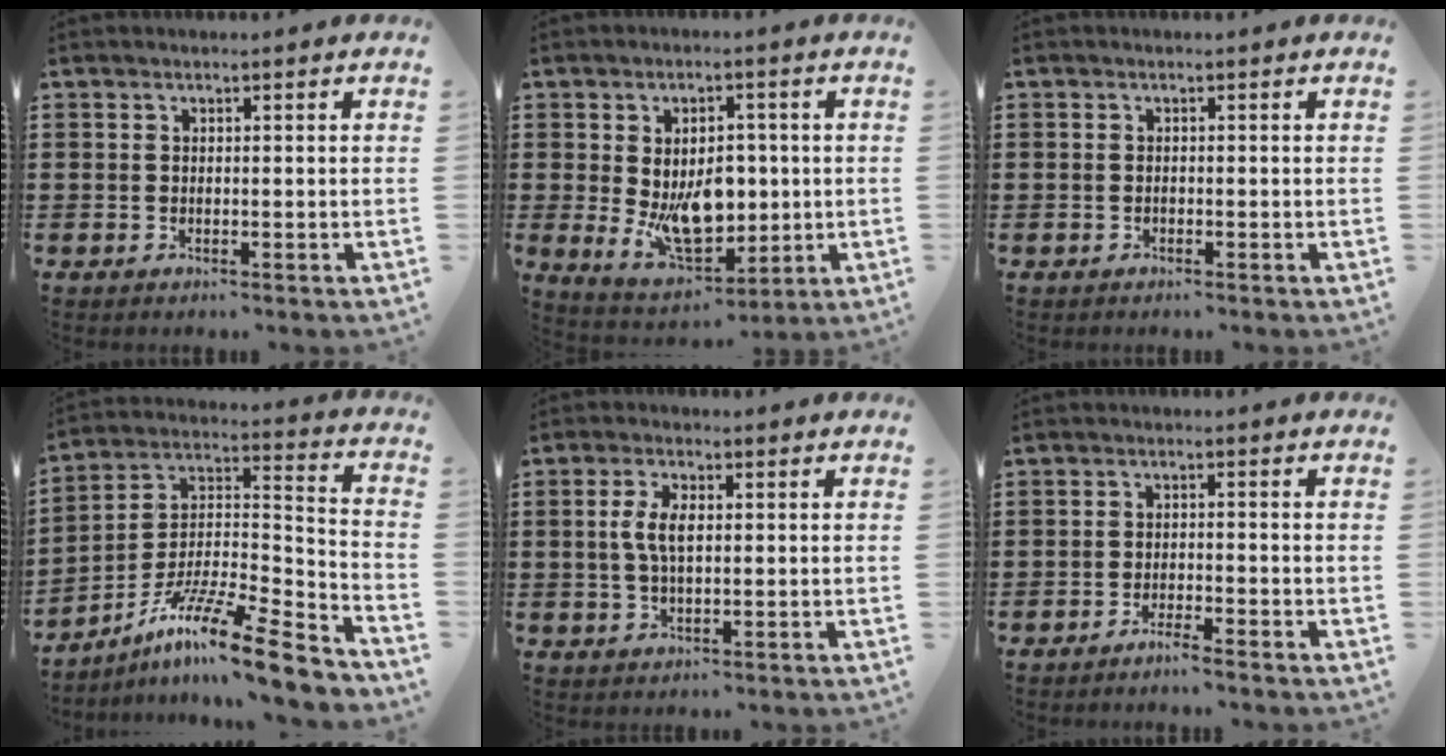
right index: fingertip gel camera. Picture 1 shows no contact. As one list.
[{"total": 10.0, "force": [-0.5, 6.3, 7.8], "torque": [-0.132, -0.003, -0.008]}, {"total": 0.6, "force": [-0.2, 0.5, 0.1], "torque": [-0.003, 0.005, -0.006]}, {"total": 13.4, "force": [-10.2, 1.5, 8.6], "torque": [-0.146, 0.016, -0.191]}, {"total": 4.8, "force": [0.5, 2.1, 4.3], "torque": [-0.094, 0.007, 0.004]}, {"total": 2.0, "force": [-1.8, -0.3, 0.7], "torque": [-0.012, 0.002, -0.035]}]